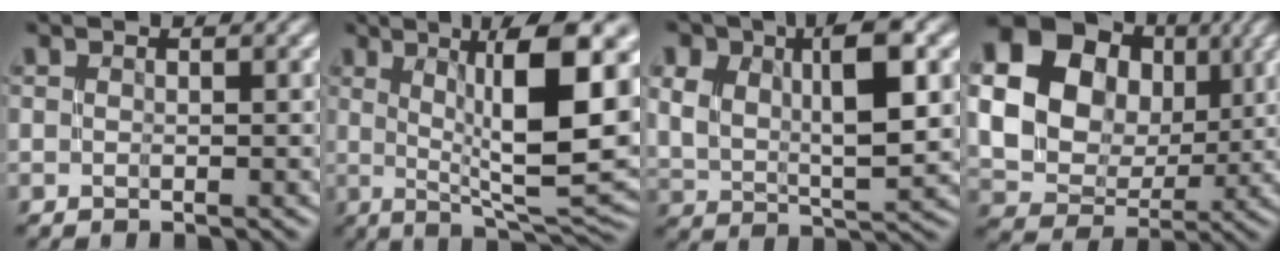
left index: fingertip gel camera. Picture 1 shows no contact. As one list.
[{"total": 11.8, "force": [2.1, 2.6, 11.4], "torque": [-0.173, 0.002, 0.041]}, {"total": 9.0, "force": [2.7, 4.3, 7.4], "torque": [-0.134, -0.001, 0.044]}, {"total": 21.4, "force": [6.0, 18.5, 9.0], "torque": [-0.228, 0.023, 0.092]}]